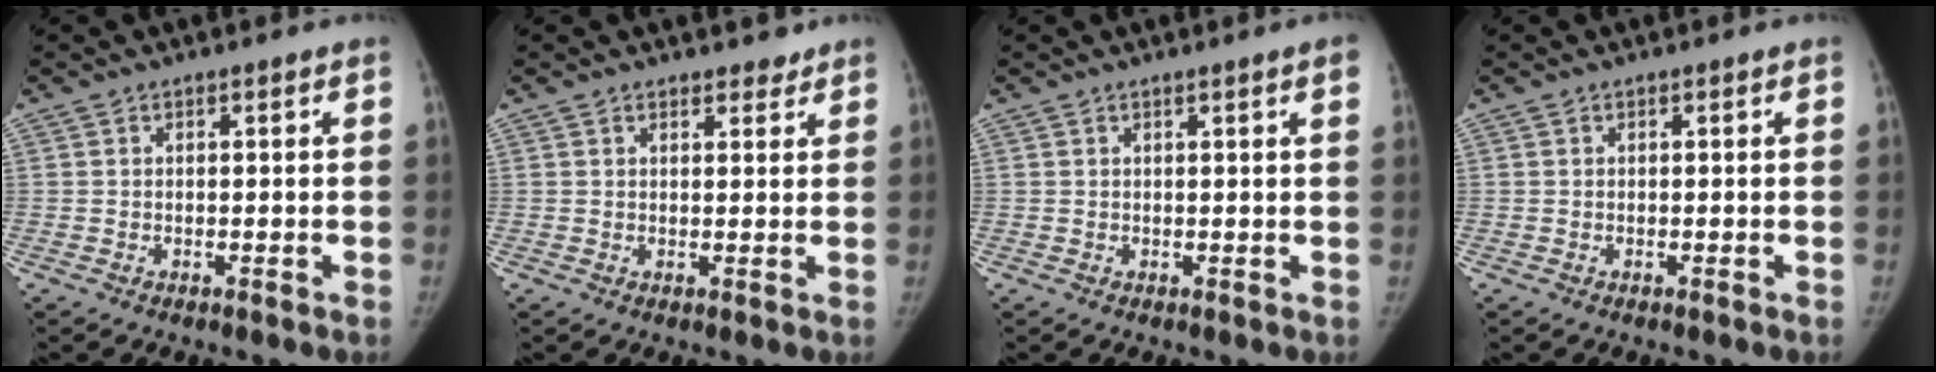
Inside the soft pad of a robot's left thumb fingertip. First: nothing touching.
{"total": 2.3, "force": [1.9, 1.2, 0.4], "torque": [0.015, -0.008, 0.020]}
{"total": 2.4, "force": [1.2, -0.2, 2.1], "torque": [-0.025, 0.002, 0.015]}
{"total": 0.0}